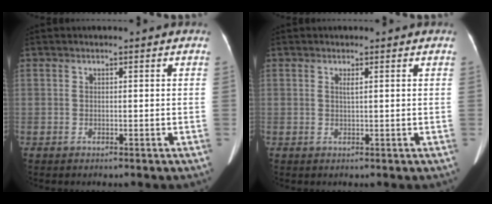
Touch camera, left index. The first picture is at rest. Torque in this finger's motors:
{"motor_torque": [0.18, -0.08, 0.11, 0.03]}